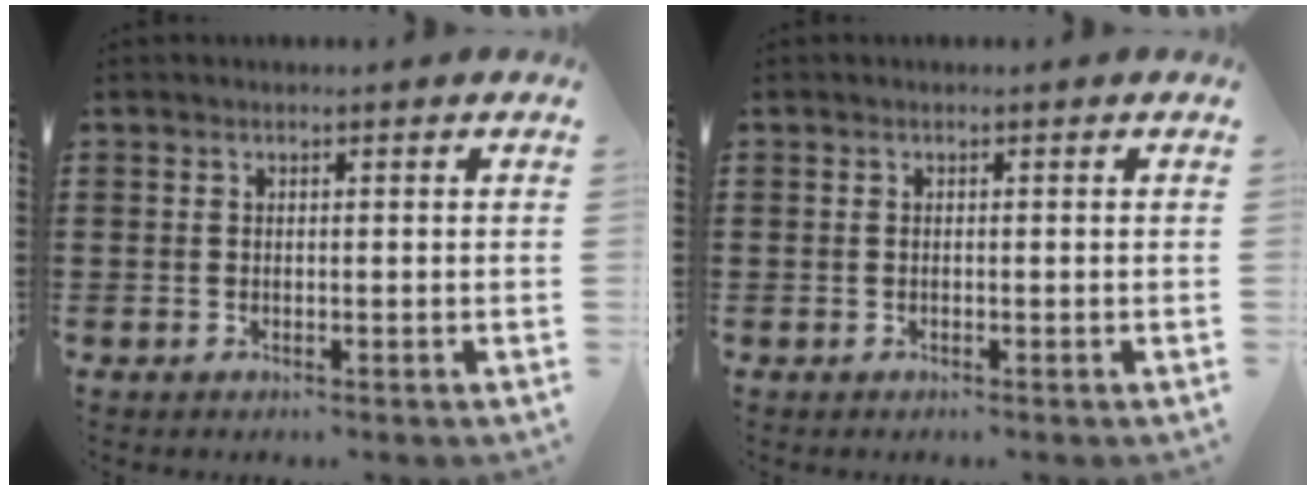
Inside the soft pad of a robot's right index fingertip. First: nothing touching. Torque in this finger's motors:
{"motor_torque": [0.96, 1.18, 0.00, -0.03]}